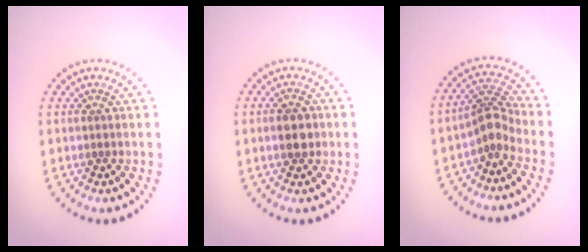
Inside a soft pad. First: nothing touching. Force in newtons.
{"total": 2.5, "press": 2.5, "slide": 0.1}
{"total": 2.8, "press": 2.0, "slide": 1.9}